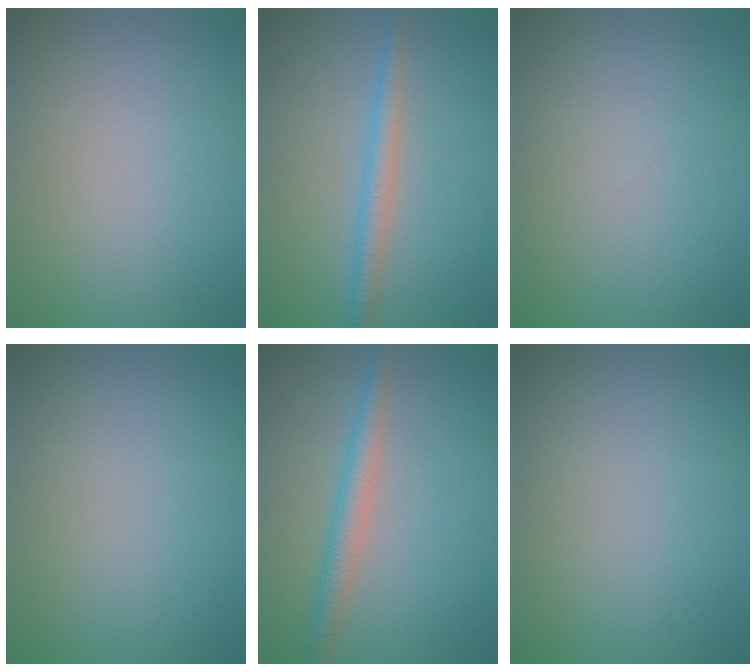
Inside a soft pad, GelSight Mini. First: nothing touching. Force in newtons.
{"total": 2.5, "press": 2.5, "slide": 0.0}
{"total": 0.0}
{"total": 0.0}
{"total": 2.9, "press": 2.9, "slide": 0.1}
{"total": 0.0}